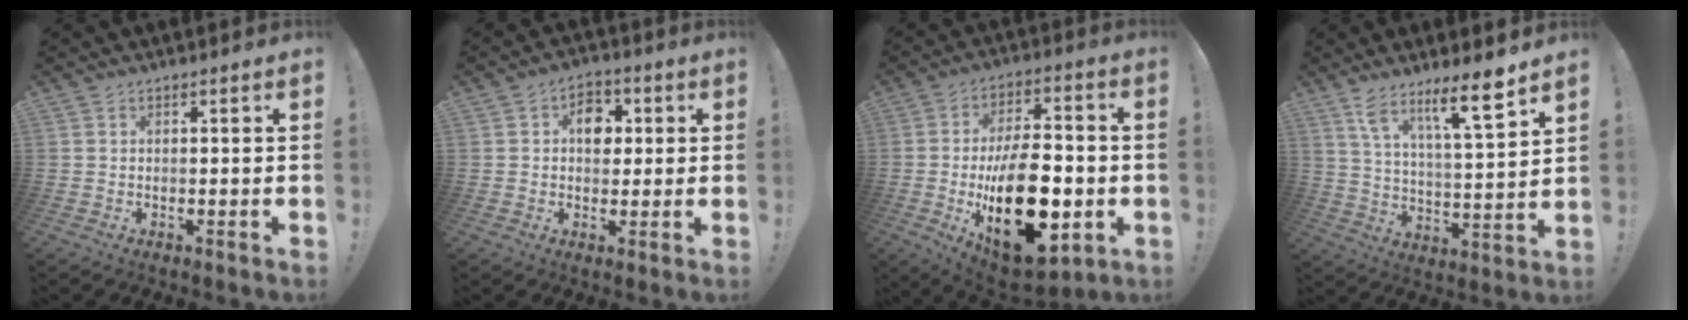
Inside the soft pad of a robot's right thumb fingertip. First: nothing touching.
{"total": 7.7, "force": [1.1, 6.2, 4.5], "torque": [-0.056, 0.007, 0.018]}
{"total": 26.3, "force": [-5.4, 14.5, 21.3], "torque": [-0.359, 0.019, -0.067]}
{"total": 12.9, "force": [8.9, 0.9, 9.3], "torque": [-0.149, -0.061, 0.139]}